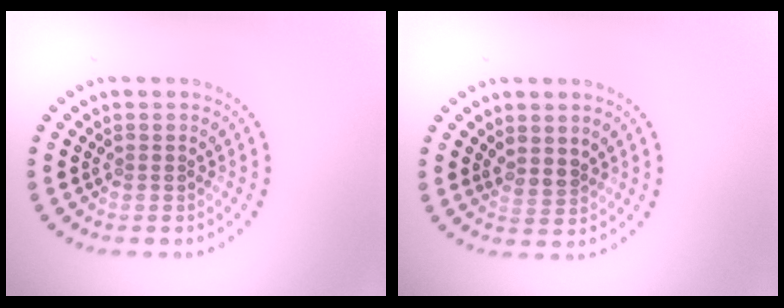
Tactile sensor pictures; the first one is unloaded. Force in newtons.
{"total": 1.4, "press": 1.0, "slide": 0.9}